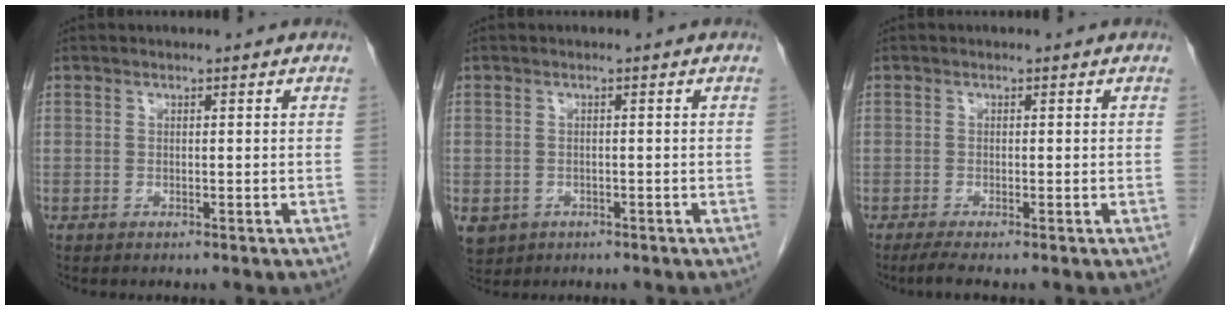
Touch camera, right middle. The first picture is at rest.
{"total": 6.0, "force": [-2.7, 5.0, 1.9], "torque": [-0.051, -0.004, -0.035]}
{"total": 2.1, "force": [-1.5, -0.1, 1.5], "torque": [-0.033, -0.008, -0.030]}